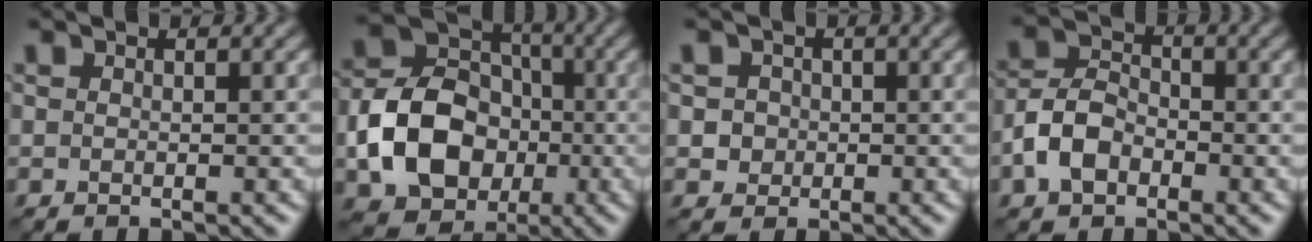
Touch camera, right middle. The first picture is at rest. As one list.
[{"total": 9.2, "force": [-2.3, 7.1, 5.4], "torque": [-0.087, 0.005, -0.048]}, {"total": 1.7, "force": [0.0, 1.6, 0.5], "torque": [0.002, 0.002, 0.007]}, {"total": 4.3, "force": [-1.9, 2.9, 2.5], "torque": [-0.055, 0.006, -0.044]}]